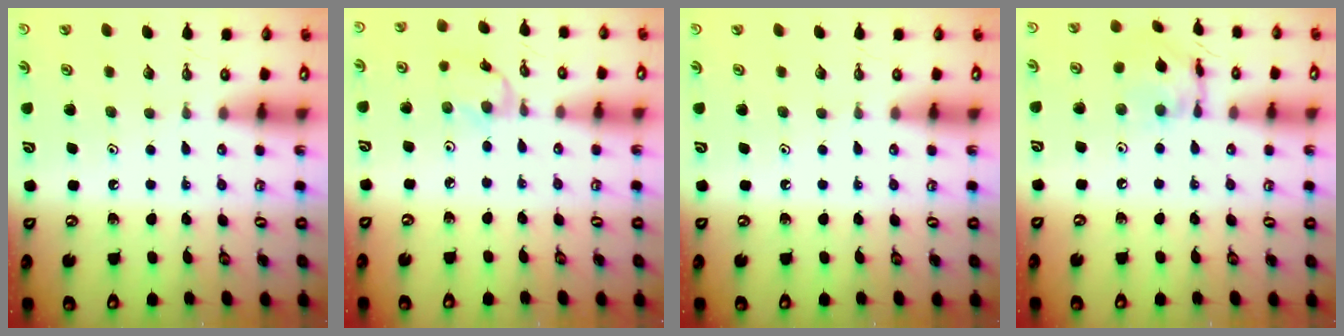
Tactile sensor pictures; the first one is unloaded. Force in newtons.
{"total": 2.9, "press": 2.9, "slide": 0.3}
{"total": 0.0}
{"total": 10.6, "press": 10.6, "slide": 0.8}